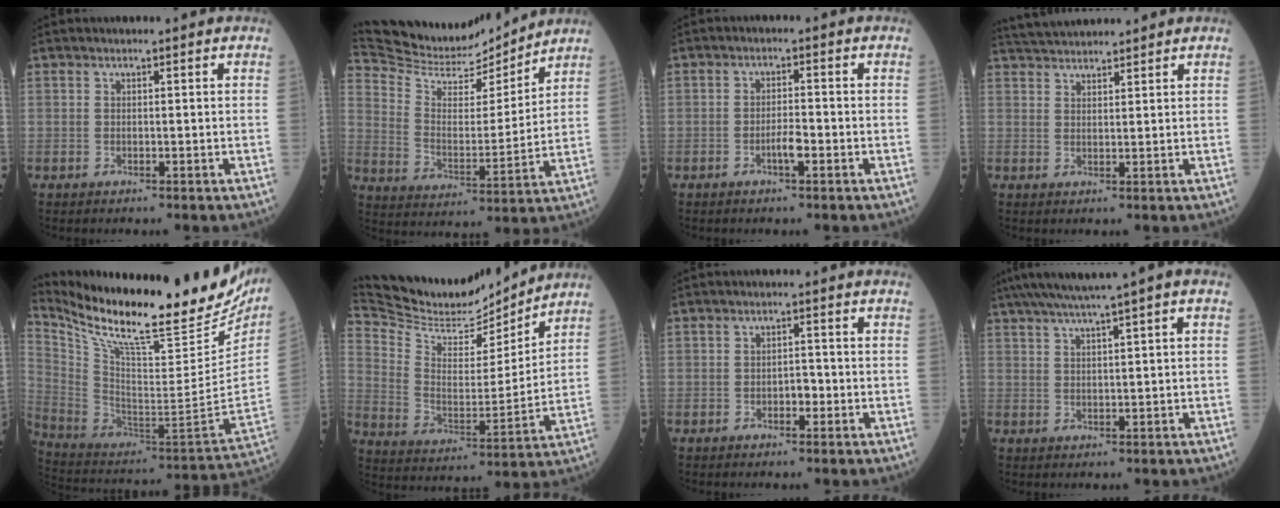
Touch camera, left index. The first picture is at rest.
{"total": 15.6, "force": [15.2, 2.1, 3.0], "torque": [-0.071, -0.012, 0.256]}
{"total": 2.4, "force": [-1.3, 0.3, 1.9], "torque": [-0.033, -0.002, -0.026]}
{"total": 6.6, "force": [6.4, 0.5, 1.6], "torque": [-0.033, 0.032, 0.111]}
{"total": 30.0, "force": [24.4, 4.7, 16.9], "torque": [-0.297, -0.079, 0.365]}
{"total": 18.4, "force": [17.4, 3.5, 4.7], "torque": [-0.101, -0.015, 0.292]}
{"total": 1.7, "force": [-0.9, 0.8, 1.2], "torque": [-0.011, 0.001, -0.017]}
{"total": 8.0, "force": [5.2, -0.7, 6.1], "torque": [-0.093, 0.033, 0.083]}